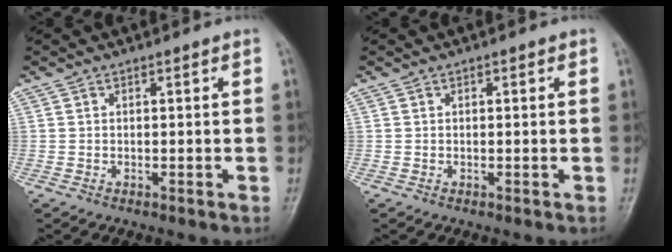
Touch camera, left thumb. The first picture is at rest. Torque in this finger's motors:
{"motor_torque": [0.21, 0.29, -0.52, 0.12, 0.00]}